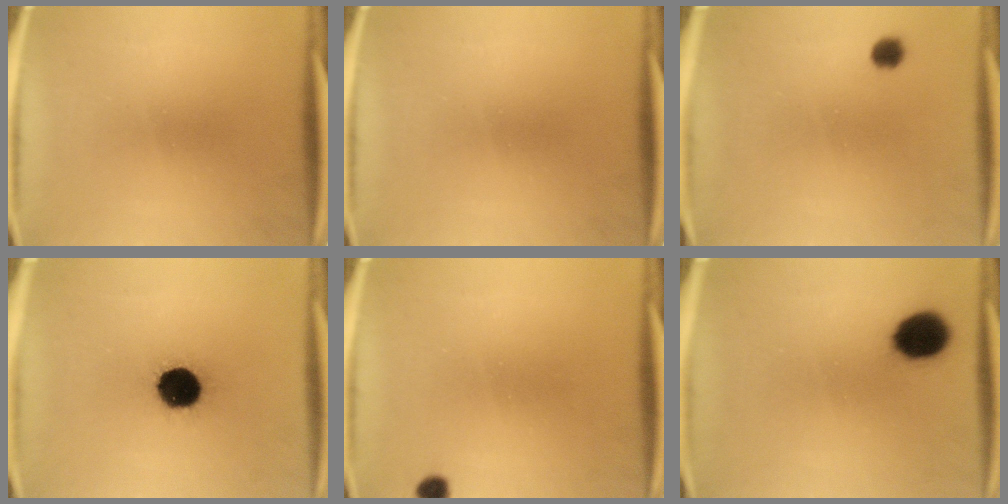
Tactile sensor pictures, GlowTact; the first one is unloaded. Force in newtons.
{"total": 0.0}
{"total": 1.8}
{"total": 13.2}
{"total": 1.8}
{"total": 8.7}